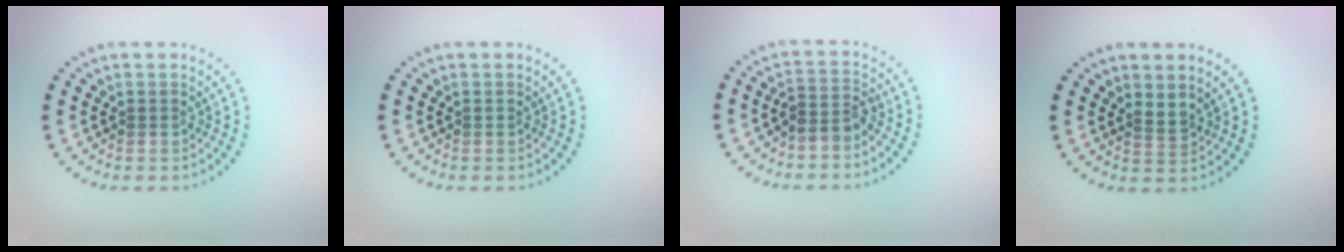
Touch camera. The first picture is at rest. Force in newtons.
{"total": 0.0}
{"total": 2.4, "press": 1.9, "slide": 1.5}
{"total": 1.2, "press": 0.7, "slide": 1.0}